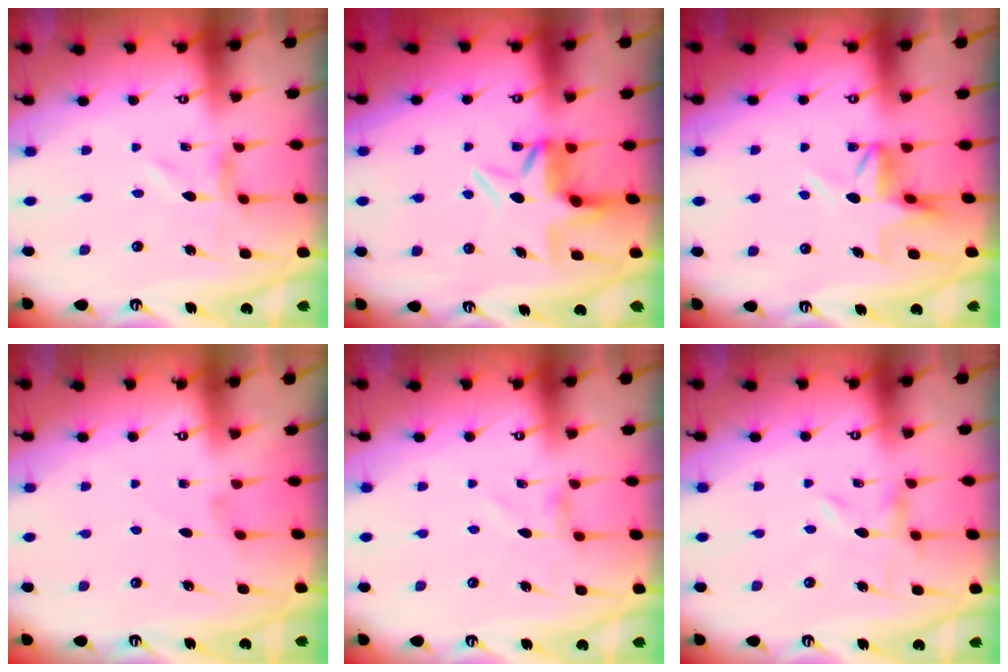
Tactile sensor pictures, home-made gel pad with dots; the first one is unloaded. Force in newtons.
{"total": 7.8, "press": 7.5, "slide": 2.0}
{"total": 5.0, "press": 5.0, "slide": 0.4}
{"total": 0.0}
{"total": 0.0}
{"total": 0.0}